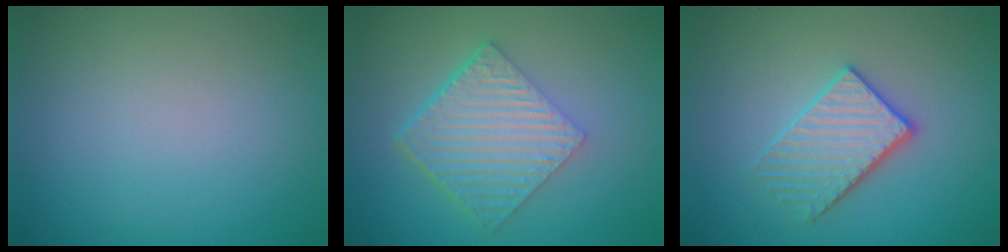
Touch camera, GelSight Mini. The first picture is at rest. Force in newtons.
{"total": 6.3, "press": 4.3, "slide": 4.6}
{"total": 3.4, "press": 3.1, "slide": 1.2}